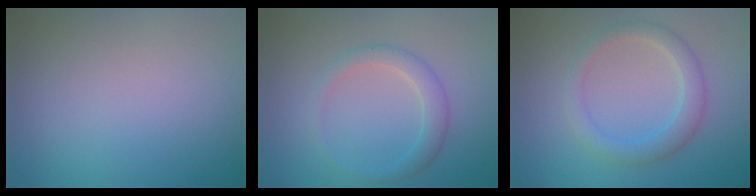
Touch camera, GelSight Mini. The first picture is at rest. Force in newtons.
{"total": 2.1, "press": 2.1, "slide": 0.1}
{"total": 2.8, "press": 2.8, "slide": 0.1}